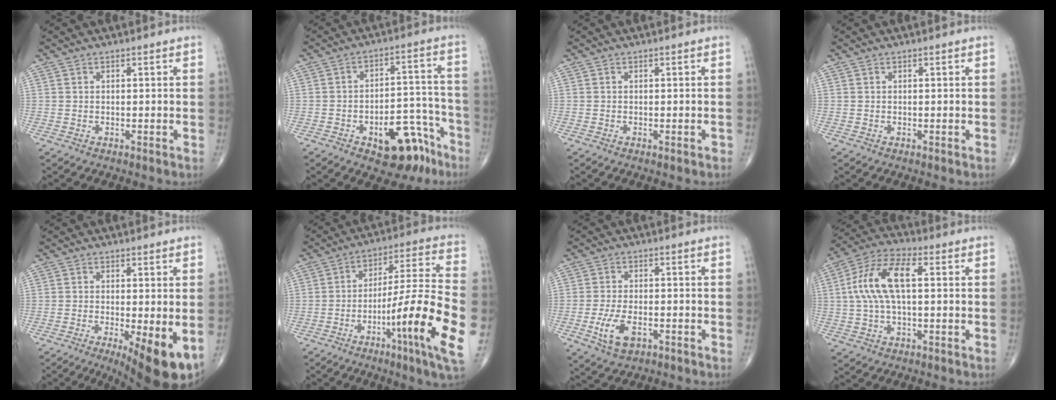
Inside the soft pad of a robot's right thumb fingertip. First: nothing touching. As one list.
[{"total": 13.4, "force": [-7.6, 6.6, 8.8], "torque": [-0.081, 0.069, -0.098]}, {"total": 0.7, "force": [-0.4, 0.2, 0.5], "torque": [-0.007, -0.001, -0.005]}, {"total": 0.0}, {"total": 10.8, "force": [-3.7, 3.0, 9.8], "torque": [-0.137, -0.022, -0.049]}, {"total": 20.9, "force": [-6.7, 1.8, 19.8], "torque": [-0.320, 0.016, -0.103]}, {"total": 6.4, "force": [-2.4, 3.2, 5.0], "torque": [-0.103, 0.004, -0.041]}, {"total": 12.1, "force": [1.5, 5.4, 10.8], "torque": [-0.227, 0.033, 0.024]}]